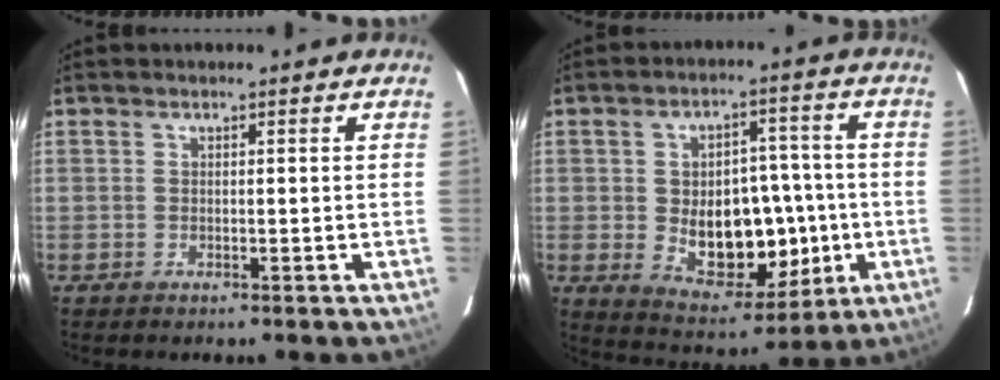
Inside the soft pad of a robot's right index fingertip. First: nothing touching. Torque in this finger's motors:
{"motor_torque": [0.55, 0.06, 0.61, 0.09]}